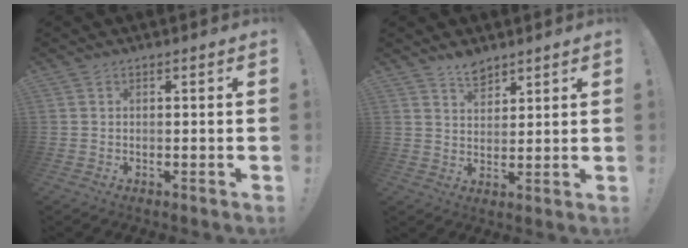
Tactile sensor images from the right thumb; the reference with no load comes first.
{"total": 5.5, "force": [4.6, 2.4, 1.7], "torque": [-0.020, -0.031, 0.083]}